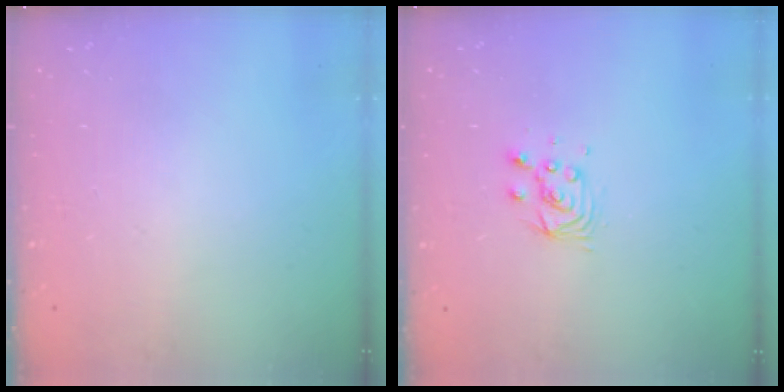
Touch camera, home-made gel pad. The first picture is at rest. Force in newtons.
{"total": 5.5, "press": 5.5, "slide": 0.5}